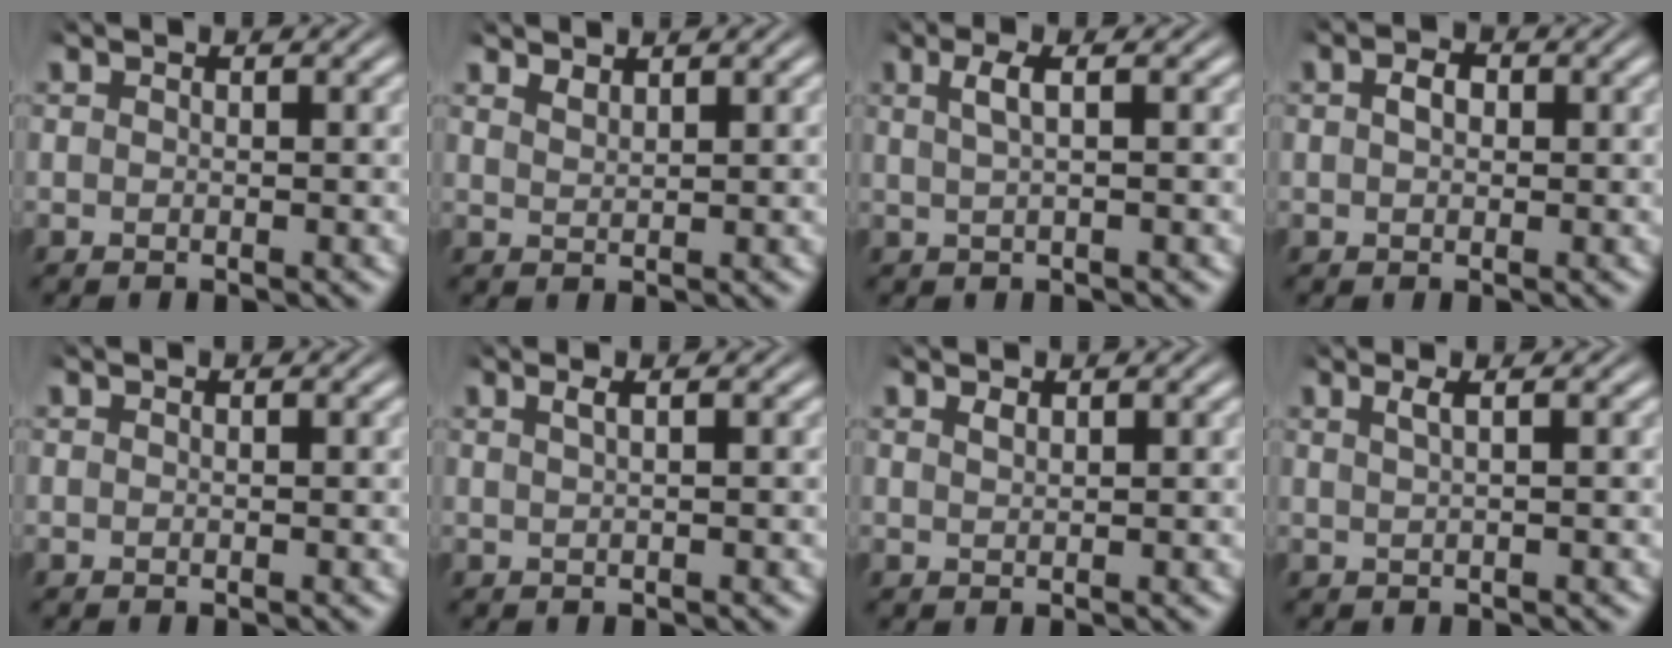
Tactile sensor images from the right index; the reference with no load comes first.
{"total": 1.4, "force": [1.3, -0.5, 0.1], "torque": [0.001, -0.004, 0.032]}
{"total": 2.0, "force": [0.6, 0.0, 1.9], "torque": [-0.029, 0.004, 0.014]}
{"total": 1.4, "force": [0.2, 0.8, 1.2], "torque": [-0.021, -0.005, 0.006]}
{"total": 0.0}
{"total": 1.0, "force": [0.4, -0.4, 0.8], "torque": [-0.011, 0.003, 0.010]}
{"total": 0.7, "force": [0.5, -0.5, 0.2], "torque": [-0.001, -0.003, 0.014]}
{"total": 1.3, "force": [0.5, -0.4, 1.1], "torque": [-0.014, 0.003, 0.013]}